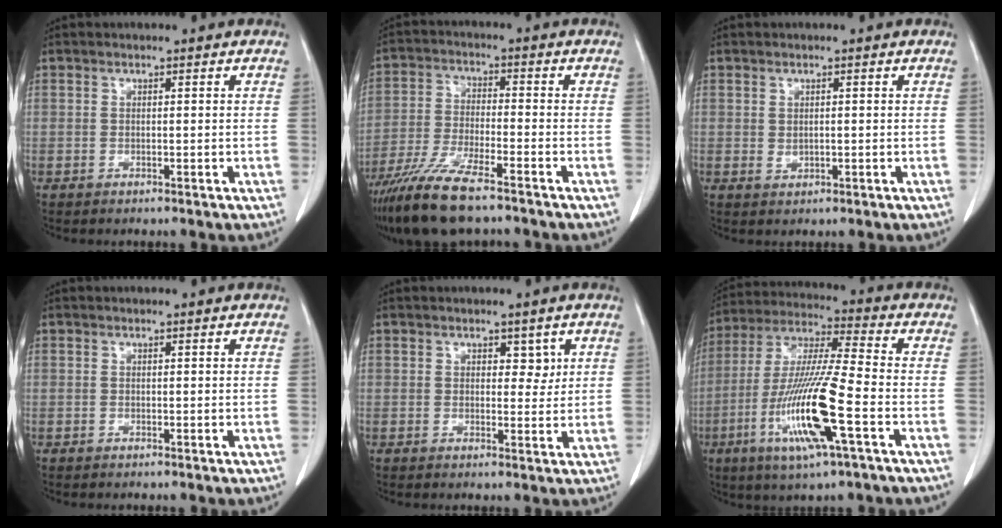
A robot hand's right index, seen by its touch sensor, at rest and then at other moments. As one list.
[{"total": 11.2, "force": [-8.6, 1.6, 7.0], "torque": [-0.139, -0.030, -0.155]}, {"total": 1.1, "force": [0.0, 0.7, 0.8], "torque": [-0.015, -0.003, 0.005]}, {"total": 0.0}, {"total": 2.5, "force": [1.2, 1.6, 1.6], "torque": [-0.011, -0.003, 0.015]}, {"total": 16.1, "force": [-5.5, 0.4, 15.1], "torque": [-0.311, -0.019, -0.106]}]